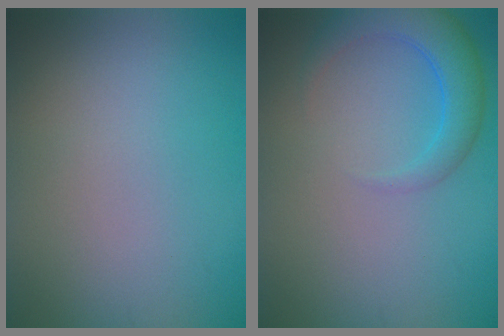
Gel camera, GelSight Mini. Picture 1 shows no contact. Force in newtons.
{"total": 4.1, "press": 4.1, "slide": 0.2}